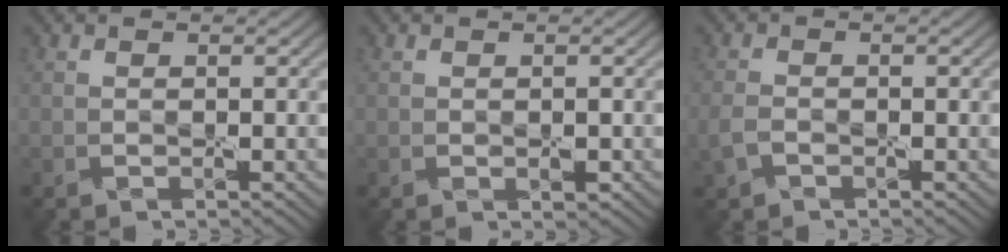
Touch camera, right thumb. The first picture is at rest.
{"total": 1.0, "force": [-0.1, 0.5, 0.8], "torque": [-0.011, -0.004, 0.001]}
{"total": 2.2, "force": [-0.9, 1.4, 1.4], "torque": [-0.039, -0.003, -0.022]}